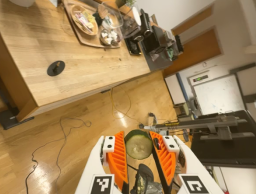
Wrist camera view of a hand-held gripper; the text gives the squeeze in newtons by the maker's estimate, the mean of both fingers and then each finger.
{"total": 8.3, "left": 8.2, "right": 8.5}